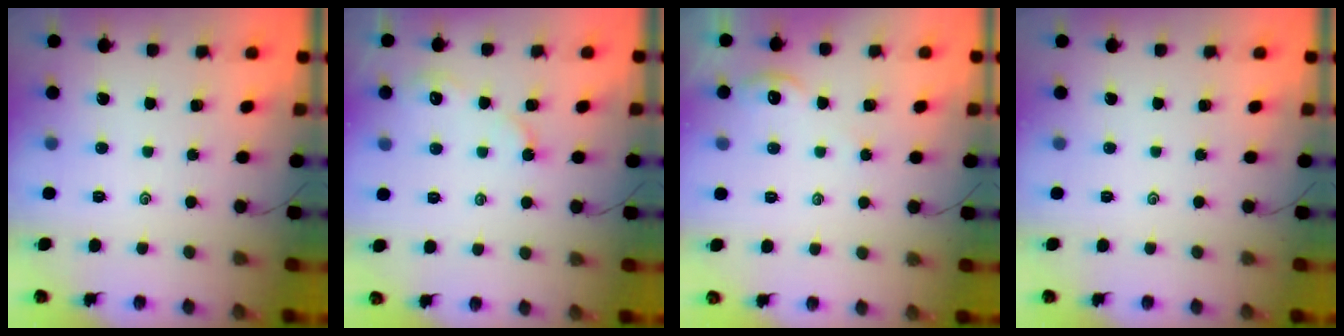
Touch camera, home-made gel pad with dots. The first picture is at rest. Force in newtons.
{"total": 4.2, "press": 4.2, "slide": 0.4}
{"total": 3.0, "press": 3.0, "slide": 0.5}
{"total": 0.0}